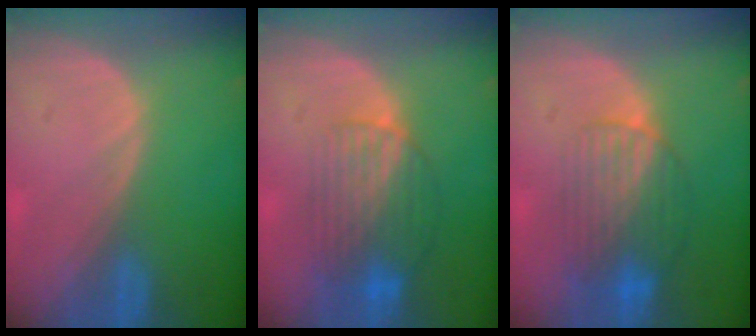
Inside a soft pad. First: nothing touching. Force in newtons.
{"total": 8.3, "press": 7.2, "slide": 4.1}
{"total": 8.2, "press": 7.3, "slide": 3.9}